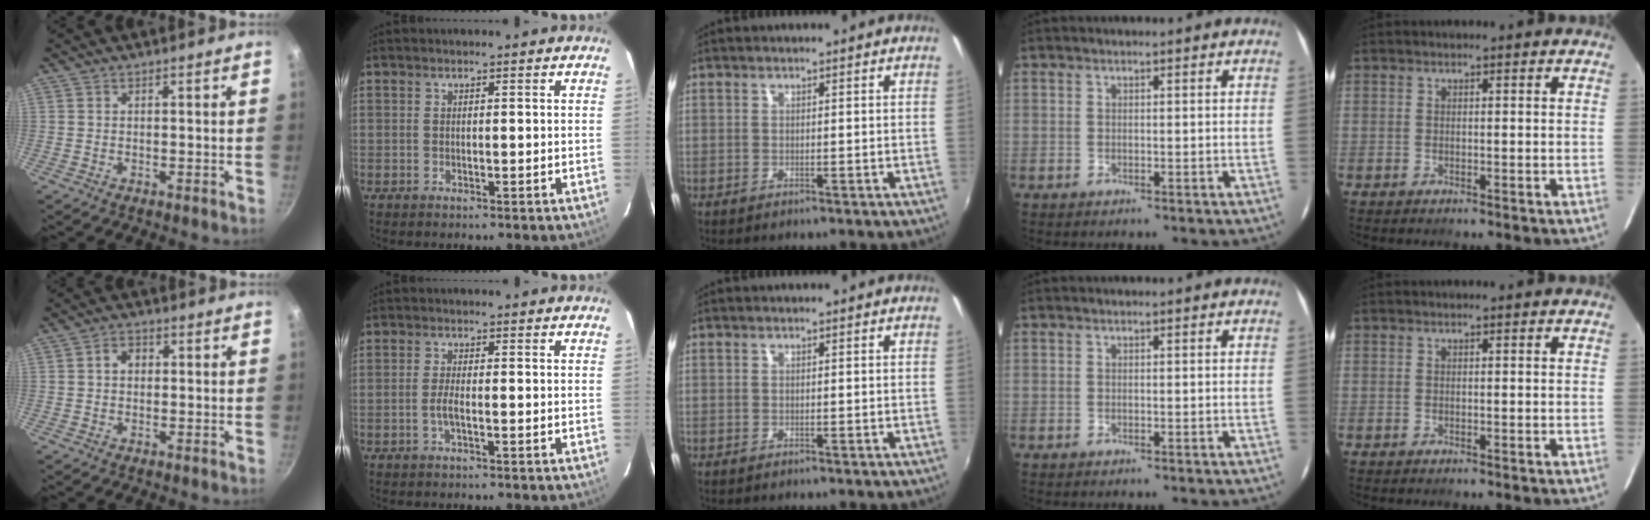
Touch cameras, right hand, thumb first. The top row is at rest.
{"thumb": {"total": 3.0, "force": [0.4, 2.4, 1.8], "torque": [-0.014, 0.008, 0.003]}, "index": {"total": 2.0, "force": [-0.8, 0.2, 1.8], "torque": [-0.039, -0.002, -0.016]}}